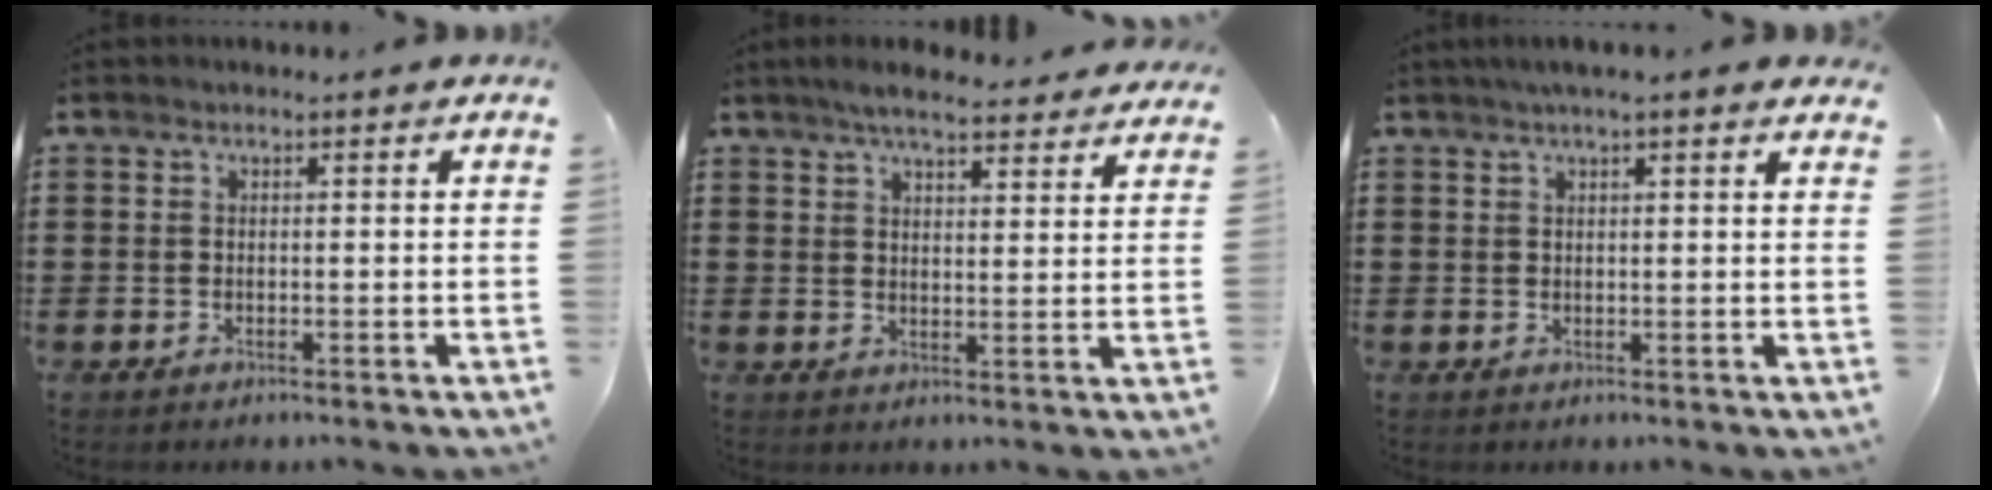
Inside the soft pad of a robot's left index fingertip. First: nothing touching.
{"total": 5.3, "force": [4.8, 0.6, 2.1], "torque": [-0.053, -0.009, 0.087]}
{"total": 2.4, "force": [1.8, 0.2, 1.5], "torque": [-0.033, 0.005, 0.034]}